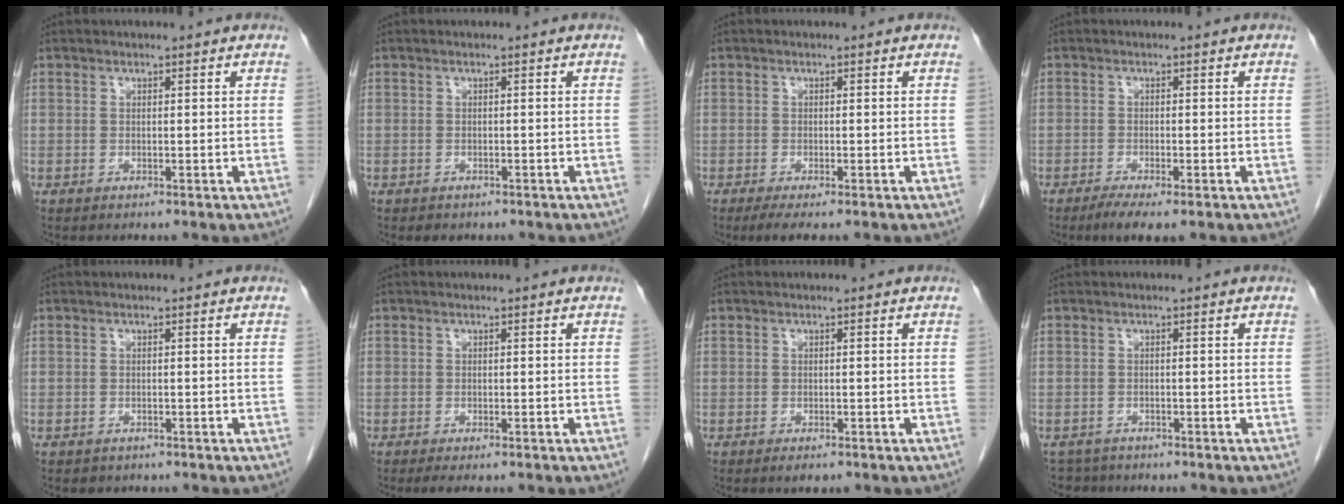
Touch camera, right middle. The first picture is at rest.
{"total": 1.8, "force": [-1.4, 1.0, 0.5], "torque": [-0.014, -0.002, -0.014]}
{"total": 3.2, "force": [-2.3, 0.6, 2.2], "torque": [-0.038, -0.011, -0.034]}
{"total": 3.9, "force": [-2.6, 0.6, 2.8], "torque": [-0.051, -0.011, -0.041]}
{"total": 1.5, "force": [-1.2, 0.9, 0.2], "torque": [-0.013, -0.001, -0.012]}
{"total": 2.9, "force": [-2.3, 0.7, 1.6], "torque": [-0.023, -0.009, -0.028]}
{"total": 1.3, "force": [-0.9, 0.5, 0.8], "torque": [-0.015, -0.002, -0.008]}
{"total": 2.9, "force": [-2.5, 1.5, -0.4], "torque": [0.004, 0.000, -0.042]}